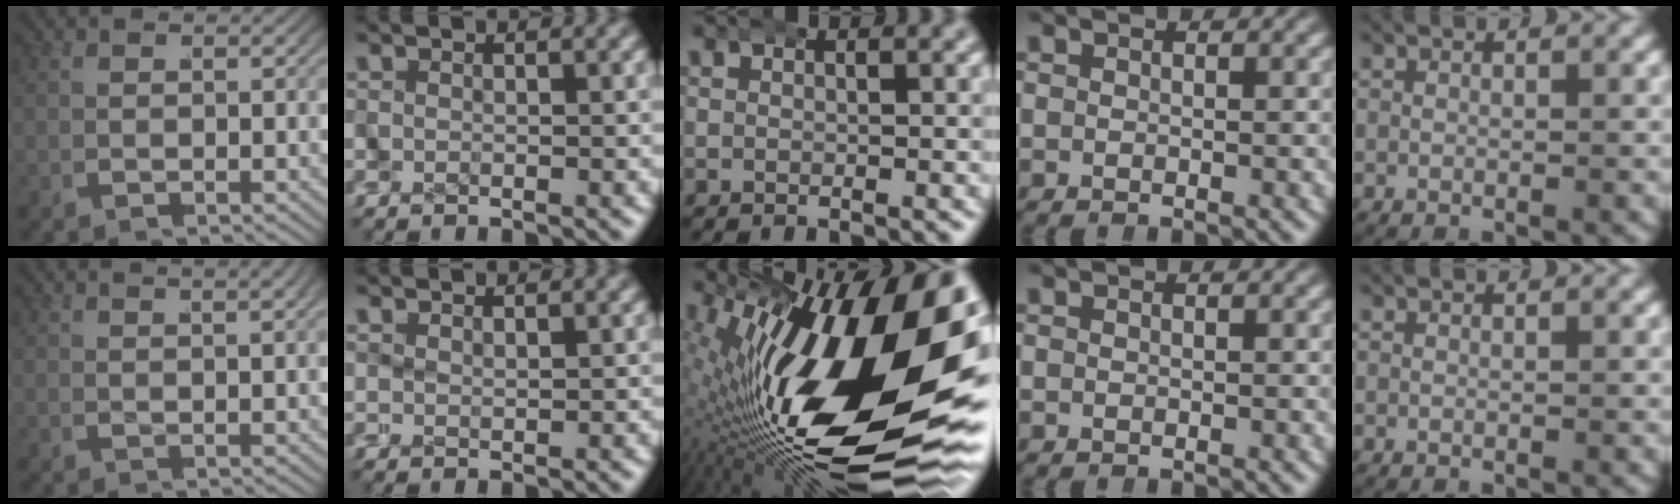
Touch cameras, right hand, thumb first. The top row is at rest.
{"thumb": {"total": 2.4, "force": [1.9, 0.2, 1.4], "torque": [-0.005, 0.009, 0.029]}, "index": {"total": 1.0, "force": [0.9, 0.2, 0.2], "torque": [-0.003, -0.003, 0.017]}, "middle": {"total": 25.5, "force": [-2.0, 11.0, 23.0], "torque": [-0.339, -0.001, -0.005]}}